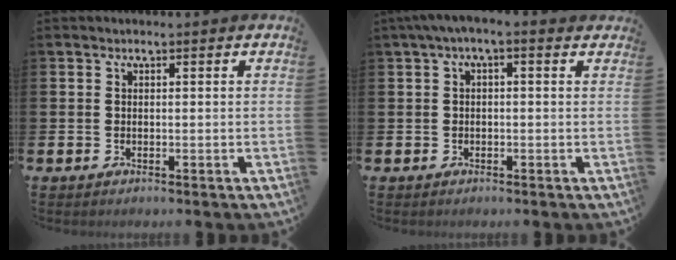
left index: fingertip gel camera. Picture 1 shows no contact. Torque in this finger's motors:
{"motor_torque": [1.04, -1.04, 0.31, 0.21]}